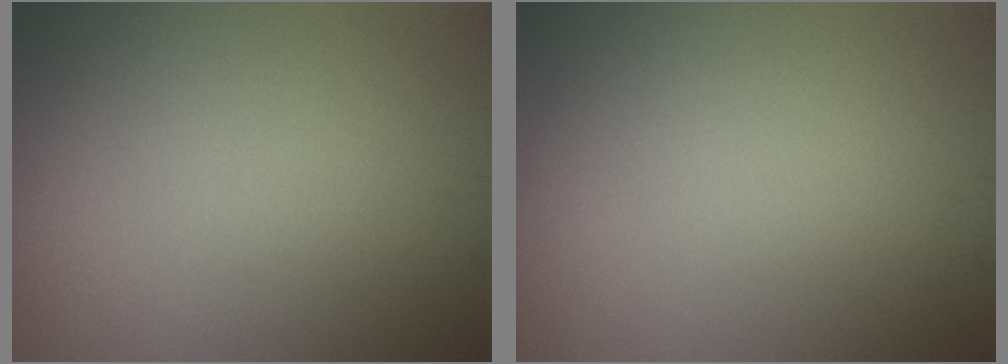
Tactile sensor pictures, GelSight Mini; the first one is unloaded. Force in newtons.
{"total": 0.0}